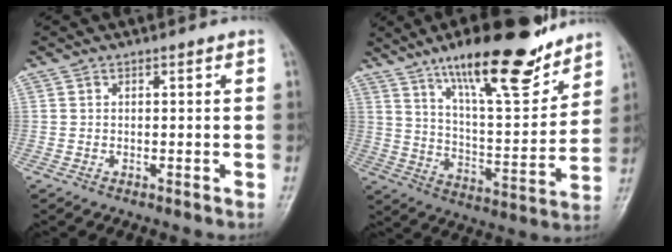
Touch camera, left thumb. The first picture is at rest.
{"total": 21.0, "force": [14.6, 5.5, 14.0], "torque": [-0.183, -0.077, 0.238]}